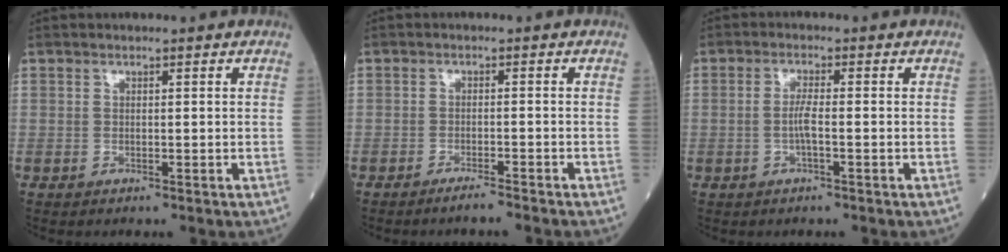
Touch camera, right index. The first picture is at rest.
{"total": 2.2, "force": [-2.0, -0.3, 1.0], "torque": [-0.017, -0.001, -0.033]}
{"total": 2.6, "force": [-0.6, 0.1, 2.5], "torque": [-0.050, 0.001, -0.015]}